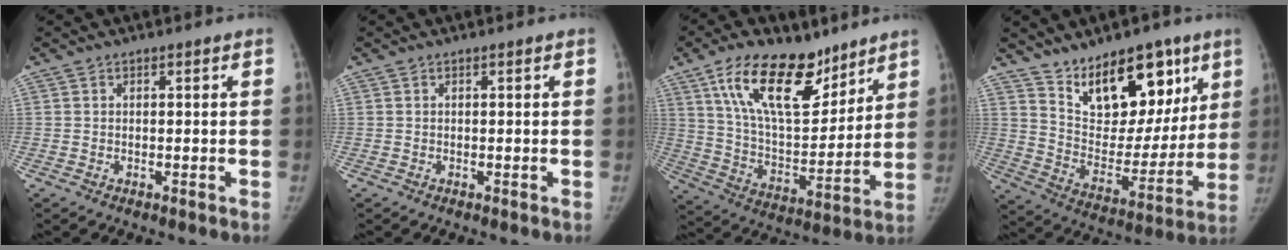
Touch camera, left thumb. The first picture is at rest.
{"total": 0.0}
{"total": 20.6, "force": [12.6, 9.9, 13.0], "torque": [-0.183, -0.060, 0.229]}
{"total": 19.5, "force": [12.0, 10.3, 11.4], "torque": [-0.109, -0.071, 0.204]}